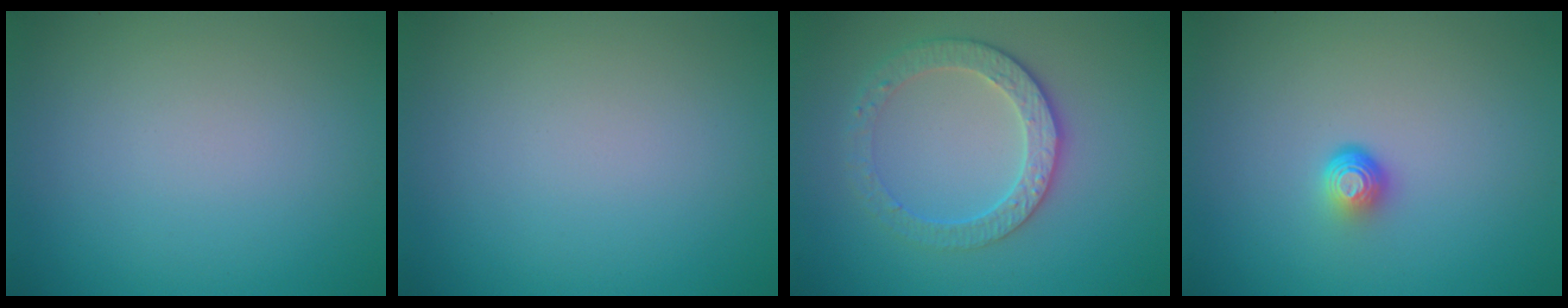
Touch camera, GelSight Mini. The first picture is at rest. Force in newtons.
{"total": 0.0}
{"total": 3.4, "press": 3.1, "slide": 1.3}
{"total": 1.8, "press": 1.1, "slide": 1.4}